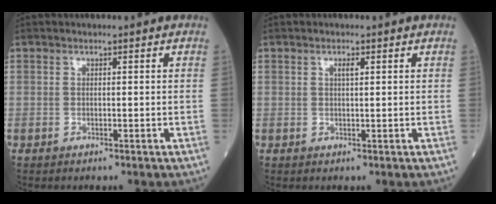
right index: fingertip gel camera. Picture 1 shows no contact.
{"total": 1.1, "force": [0.5, 0.2, 1.0], "torque": [-0.020, 0.001, 0.007]}